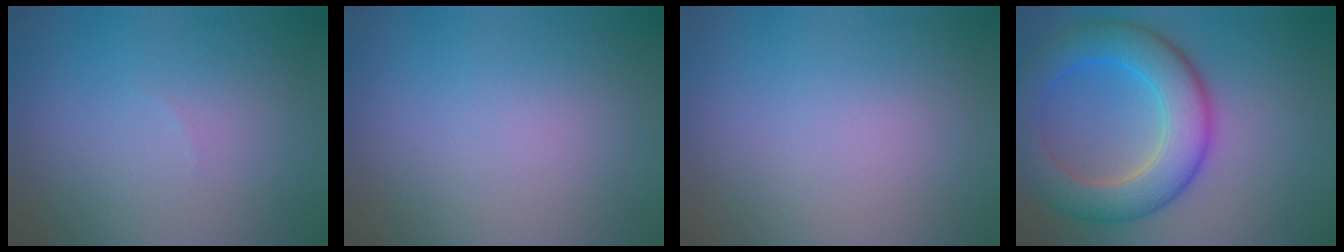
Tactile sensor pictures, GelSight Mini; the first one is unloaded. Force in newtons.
{"total": 0.0}
{"total": 0.0}
{"total": 8.2, "press": 8.2, "slide": 0.1}